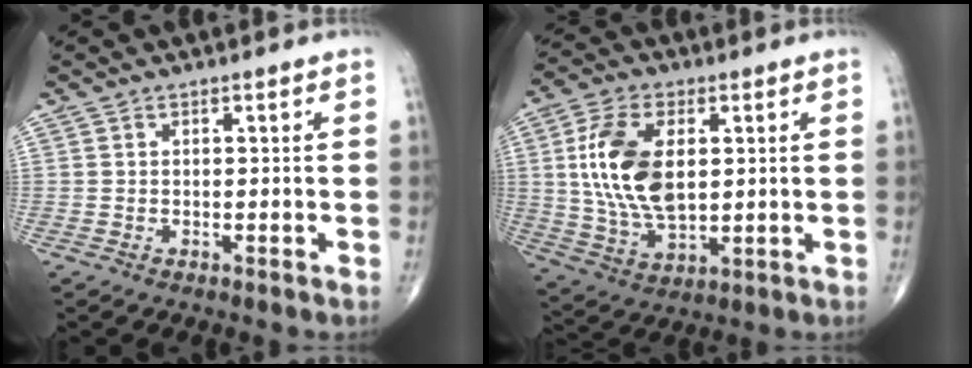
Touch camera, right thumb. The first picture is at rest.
{"total": 15.4, "force": [2.5, 8.5, 12.5], "torque": [-0.239, -0.006, 0.054]}